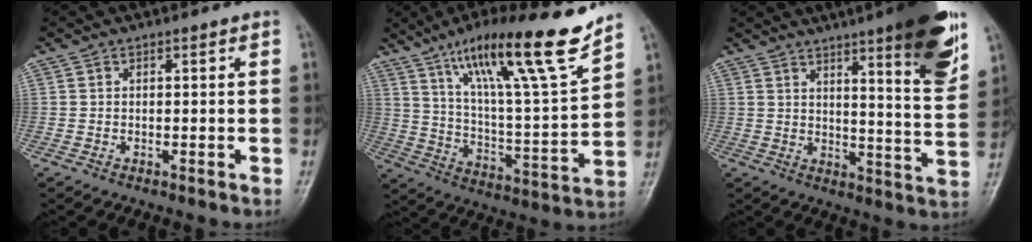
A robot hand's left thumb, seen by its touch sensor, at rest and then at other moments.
{"total": 21.6, "force": [14.9, 2.1, 15.5], "torque": [-0.229, -0.067, 0.253]}
{"total": 17.2, "force": [9.8, 2.6, 13.9], "torque": [-0.164, -0.053, 0.138]}